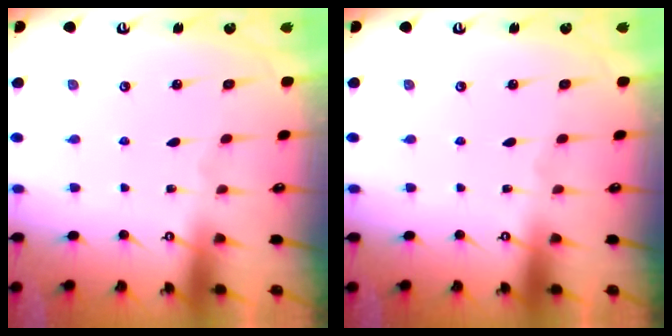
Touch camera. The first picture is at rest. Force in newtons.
{"total": 0.0}